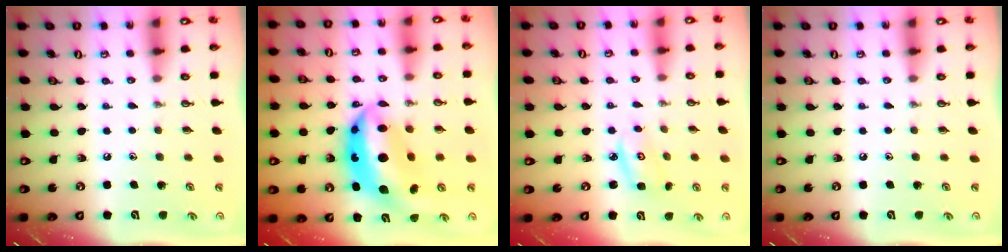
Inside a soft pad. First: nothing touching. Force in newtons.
{"total": 15.4, "press": 15.4, "slide": 1.3}
{"total": 3.7, "press": 3.7, "slide": 0.2}
{"total": 0.0}